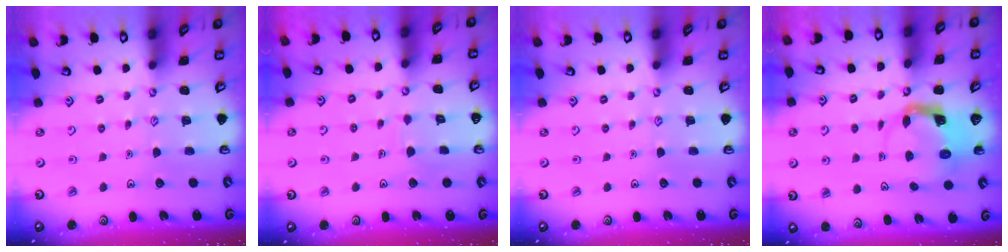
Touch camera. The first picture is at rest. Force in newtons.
{"total": 2.7, "press": 2.7, "slide": 0.1}
{"total": 0.0}
{"total": 3.8, "press": 3.7, "slide": 0.7}